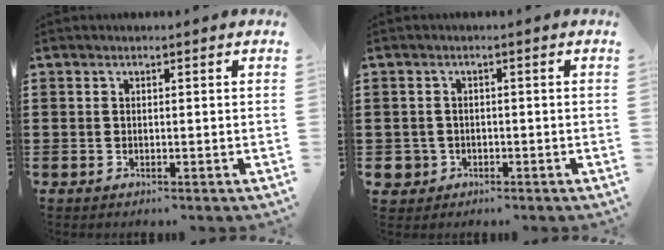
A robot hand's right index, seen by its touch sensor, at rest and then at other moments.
{"total": 2.0, "force": [-0.9, 1.8, 0.3], "torque": [-0.020, 0.000, -0.025]}